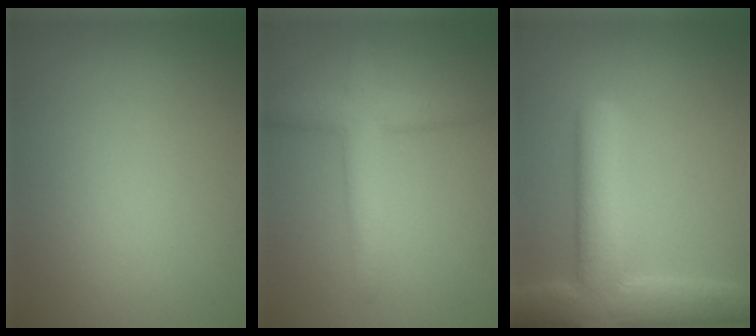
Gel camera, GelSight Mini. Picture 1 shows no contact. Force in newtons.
{"total": 4.0, "press": 4.0, "slide": 0.2}
{"total": 7.6, "press": 7.6, "slide": 0.6}